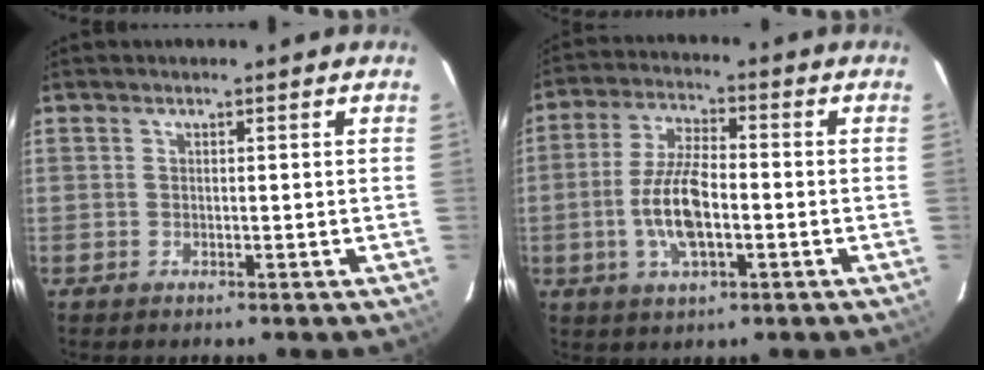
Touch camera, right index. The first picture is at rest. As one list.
[{"total": 10.2, "force": [-2.3, 3.9, 9.1], "torque": [-0.188, 0.002, -0.043]}]